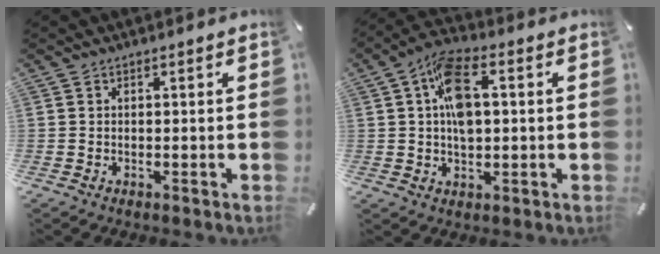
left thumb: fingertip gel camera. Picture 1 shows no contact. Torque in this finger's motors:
{"motor_torque": [1.95, 1.98, 1.19, -0.97, 0.45]}